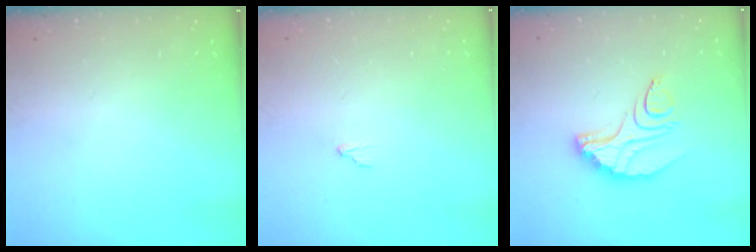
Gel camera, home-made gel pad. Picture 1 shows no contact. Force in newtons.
{"total": 2.3, "press": 2.3, "slide": 0.1}
{"total": 10.4, "press": 10.3, "slide": 0.8}